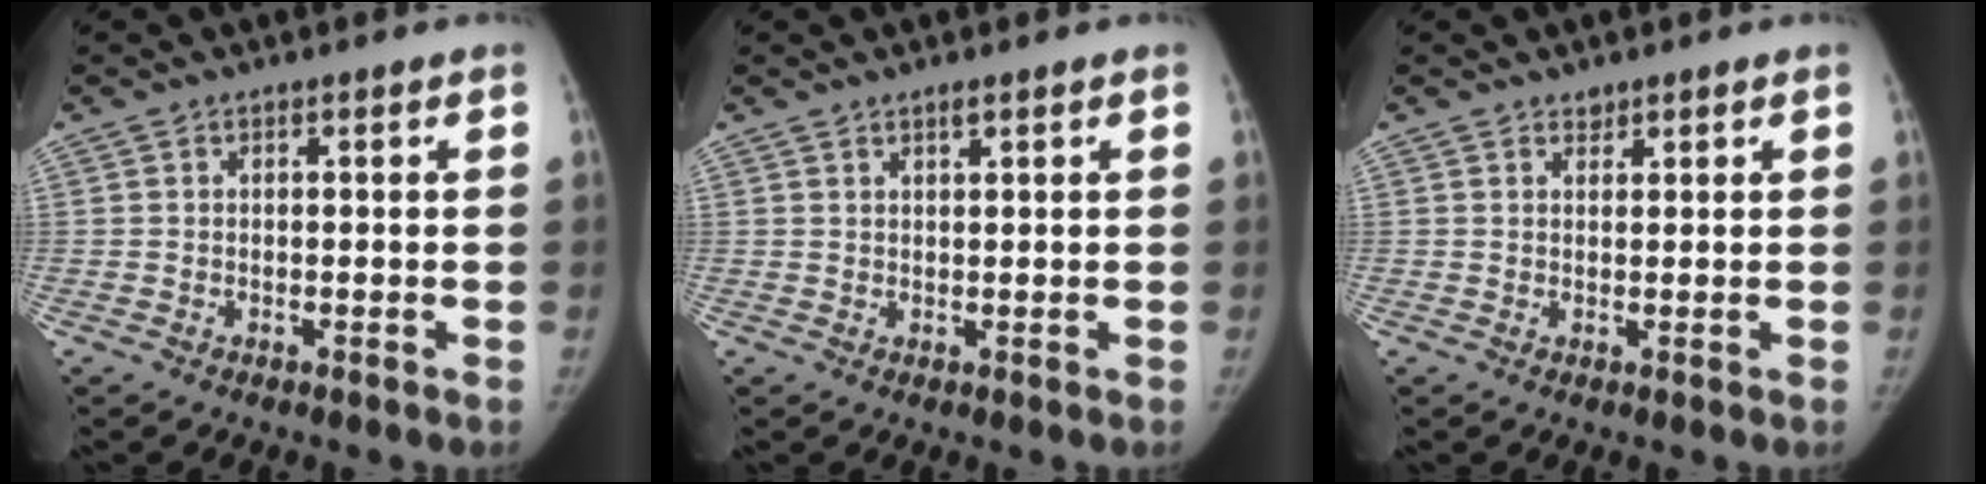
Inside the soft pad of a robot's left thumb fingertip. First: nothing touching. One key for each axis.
{"total": 1.2, "fx": 1.0, "fy": 0.3, "fz": 0.7, "tx": -0.010, "ty": -0.006, "tz": 0.018}
{"total": 1.2, "fx": 1.0, "fy": 0.6, "fz": 0.2, "tx": 0.007, "ty": -0.008, "tz": 0.013}